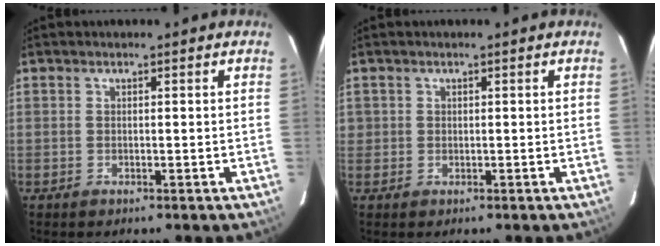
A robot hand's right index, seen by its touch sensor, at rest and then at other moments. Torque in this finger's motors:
{"motor_torque": [0.07, -0.08, 0.29, 0.04]}